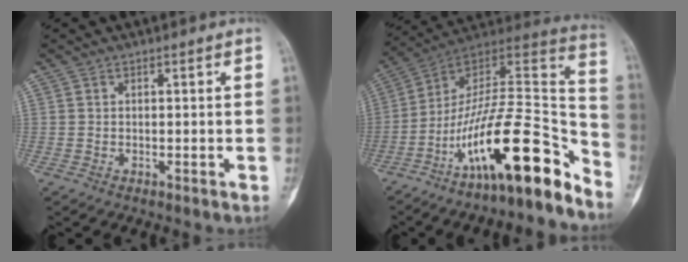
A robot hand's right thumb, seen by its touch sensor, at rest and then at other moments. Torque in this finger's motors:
{"motor_torque": [0.22, 0.55, 1.73, -1.04, 0.26]}